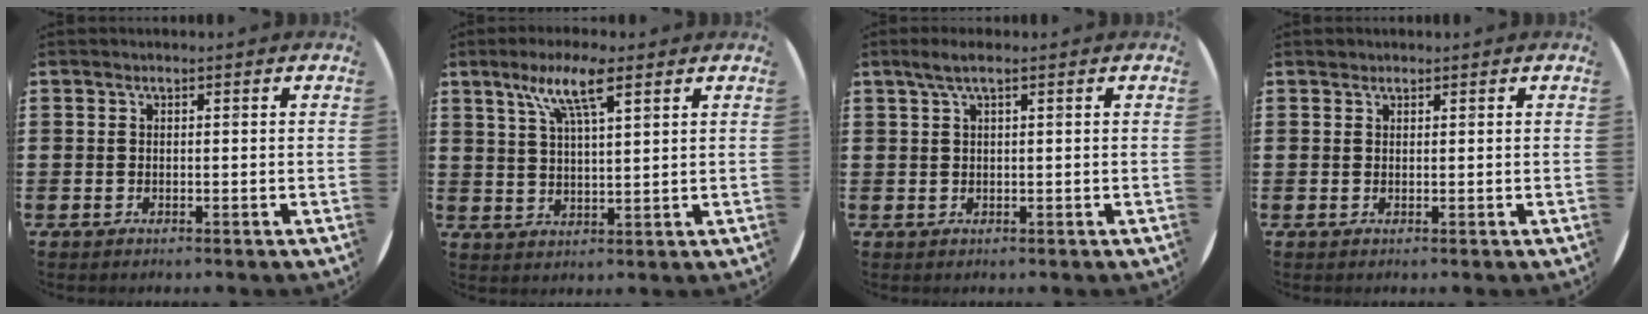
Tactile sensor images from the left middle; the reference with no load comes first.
{"total": 7.5, "force": [4.8, 1.6, 5.4], "torque": [-0.111, 0.000, 0.081]}
{"total": 2.1, "force": [1.1, 0.1, 1.8], "torque": [-0.036, 0.004, 0.019]}
{"total": 0.5, "force": [0.5, 0.2, -0.1], "torque": [0.003, 0.004, 0.010]}